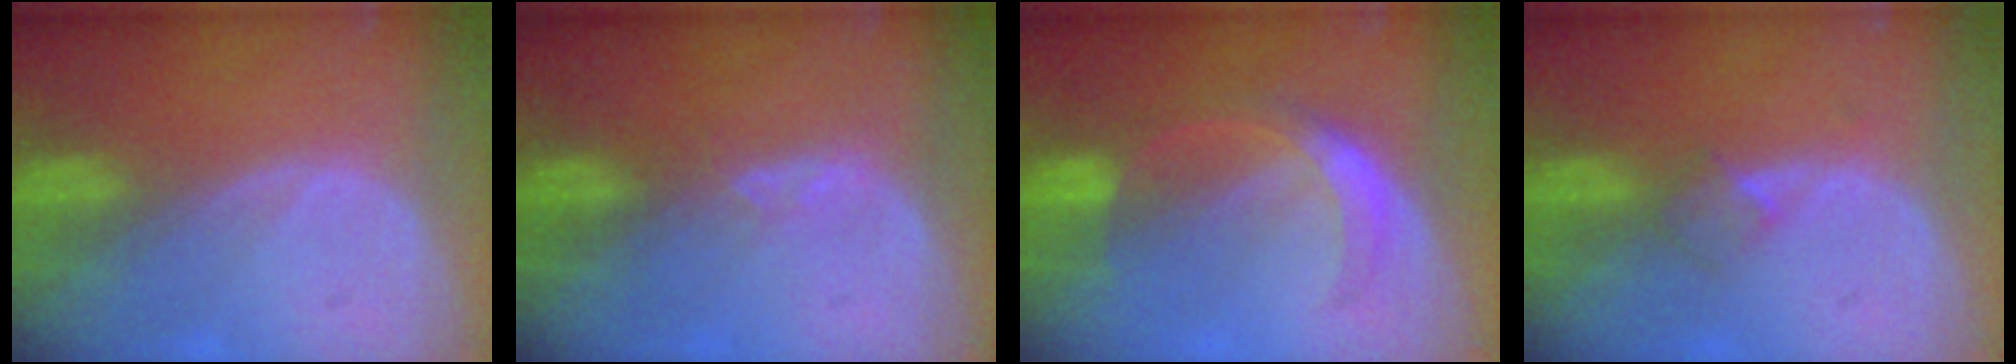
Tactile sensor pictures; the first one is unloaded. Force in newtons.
{"total": 1.6, "press": 1.5, "slide": 0.7}
{"total": 5.7, "press": 5.0, "slide": 2.7}
{"total": 2.3, "press": 2.0, "slide": 1.1}